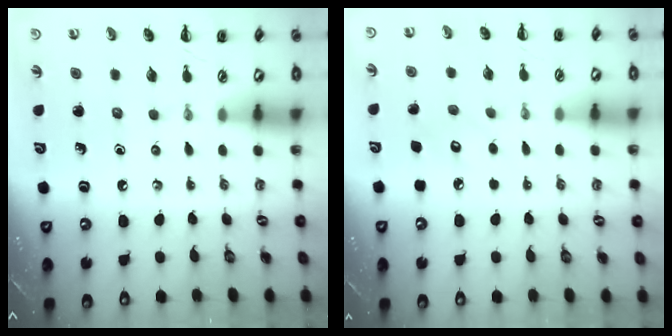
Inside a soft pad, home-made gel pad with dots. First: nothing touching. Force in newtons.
{"total": 6.0, "press": 5.8, "slide": 1.4}